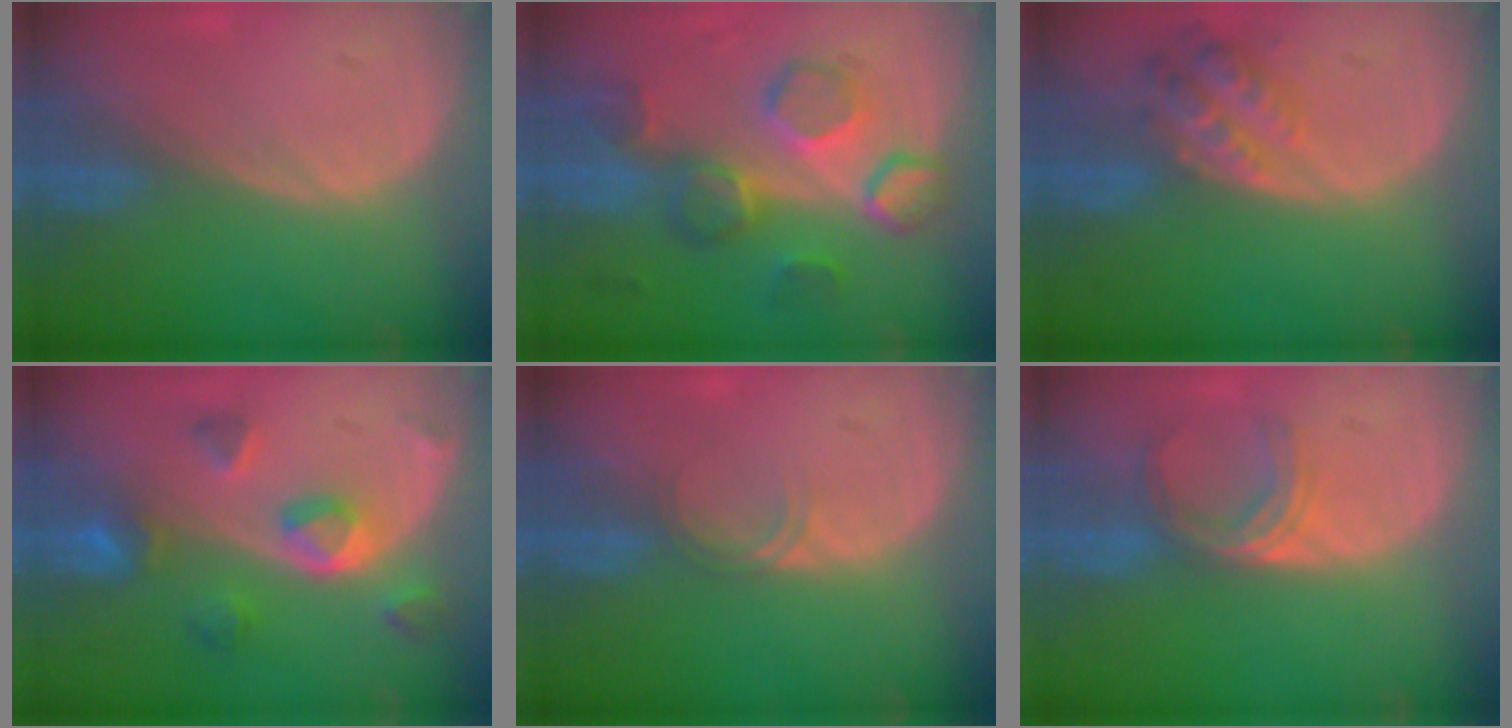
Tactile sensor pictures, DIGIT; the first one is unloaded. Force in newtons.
{"total": 8.7, "press": 8.4, "slide": 2.0}
{"total": 6.0, "press": 5.5, "slide": 2.4}
{"total": 7.8, "press": 7.0, "slide": 3.5}
{"total": 1.7, "press": 1.7, "slide": 0.3}
{"total": 5.0, "press": 4.4, "slide": 2.3}